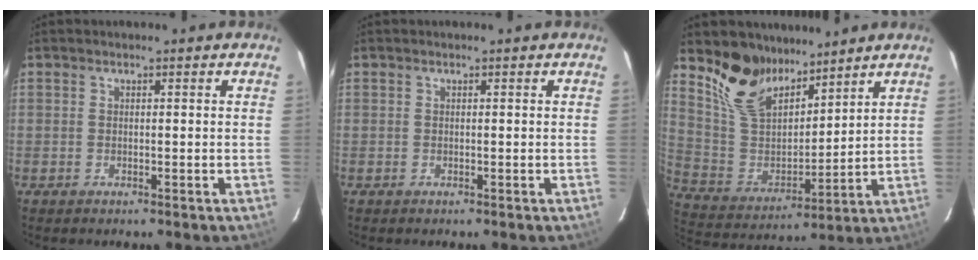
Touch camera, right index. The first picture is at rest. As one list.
[{"total": 0.0}, {"total": 13.9, "force": [10.7, 6.6, 5.8], "torque": [-0.127, 0.002, 0.219]}]